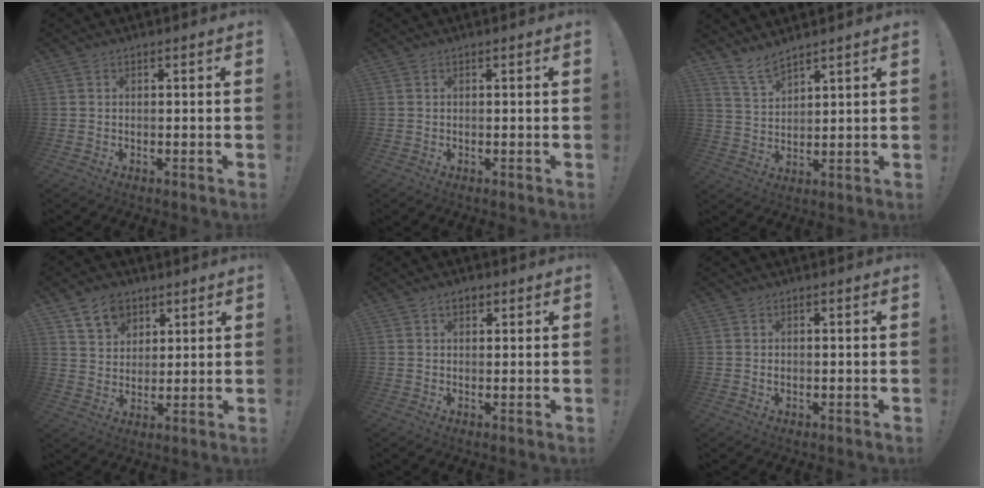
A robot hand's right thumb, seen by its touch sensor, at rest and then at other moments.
{"total": 0.0}
{"total": 6.5, "force": [5.7, 1.5, 2.6], "torque": [-0.062, -0.031, 0.109]}
{"total": 8.9, "force": [5.3, 6.7, 2.7], "torque": [-0.035, -0.027, 0.102]}
{"total": 2.6, "force": [1.3, 1.6, 1.5], "torque": [-0.019, -0.002, 0.021]}
{"total": 0.6, "force": [-0.1, 0.5, 0.3], "torque": [-0.010, 0.005, -0.003]}